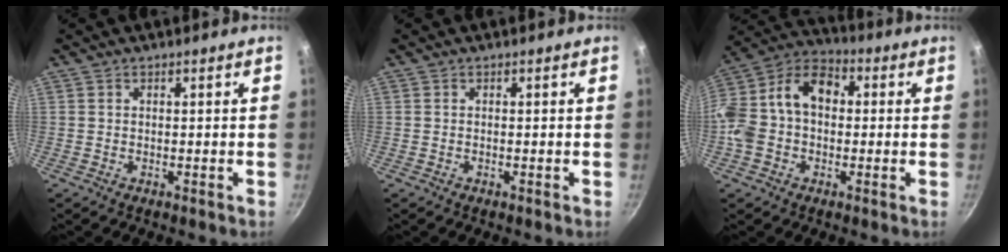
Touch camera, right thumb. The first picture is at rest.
{"total": 0.0}
{"total": 15.9, "force": [0.0, 11.7, 10.9], "torque": [-0.182, 0.054, -0.024]}